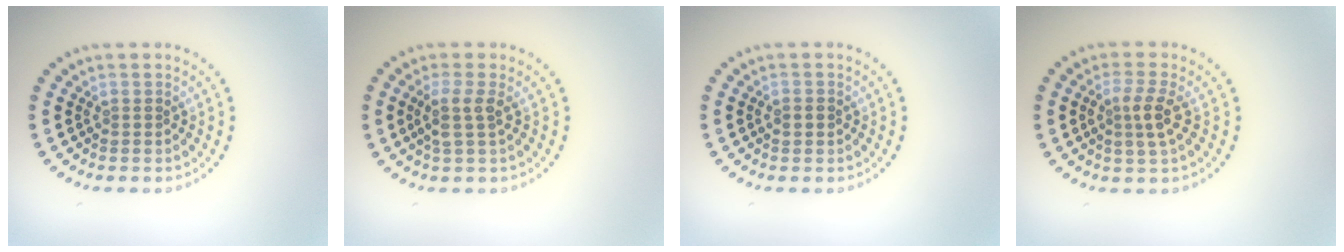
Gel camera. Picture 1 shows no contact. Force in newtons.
{"total": 2.1, "press": 1.7, "slide": 1.3}
{"total": 1.4, "press": 1.4, "slide": 0.1}
{"total": 2.4, "press": 2.2, "slide": 1.0}